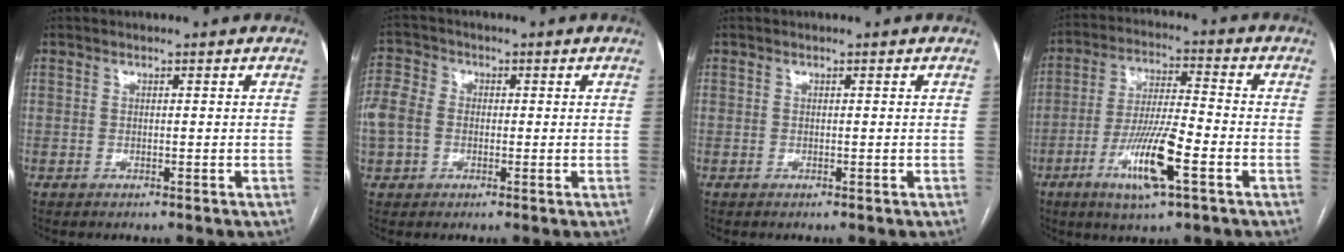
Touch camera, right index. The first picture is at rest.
{"total": 9.2, "force": [-0.7, 7.8, 4.9], "torque": [-0.141, 0.028, -0.012]}
{"total": 0.0}
{"total": 11.6, "force": [-4.8, 1.3, 10.5], "torque": [-0.201, -0.012, -0.086]}